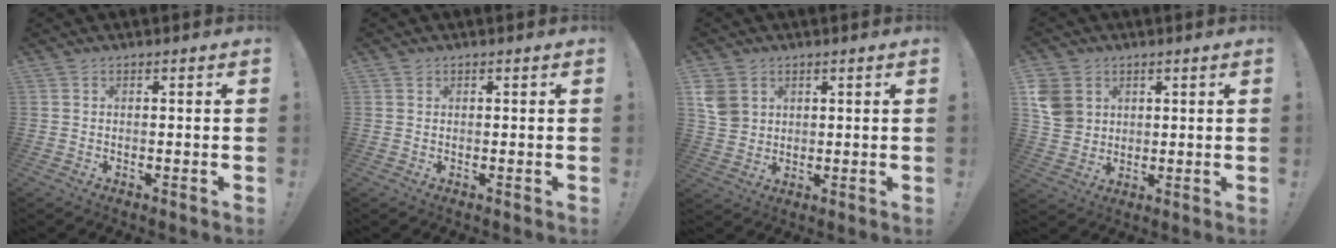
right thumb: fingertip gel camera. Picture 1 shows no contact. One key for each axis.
{"total": 0.7, "fx": 0.5, "fy": 0.5, "fz": 0.0, "tx": 0.003, "ty": -0.002, "tz": 0.009}
{"total": 6.5, "fx": 2.6, "fy": 5.4, "fz": 2.6, "tx": -0.046, "ty": -0.006, "tz": 0.052}
{"total": 8.2, "fx": 2.9, "fy": 7.0, "fz": 3.0, "tx": -0.050, "ty": -0.007, "tz": 0.063}